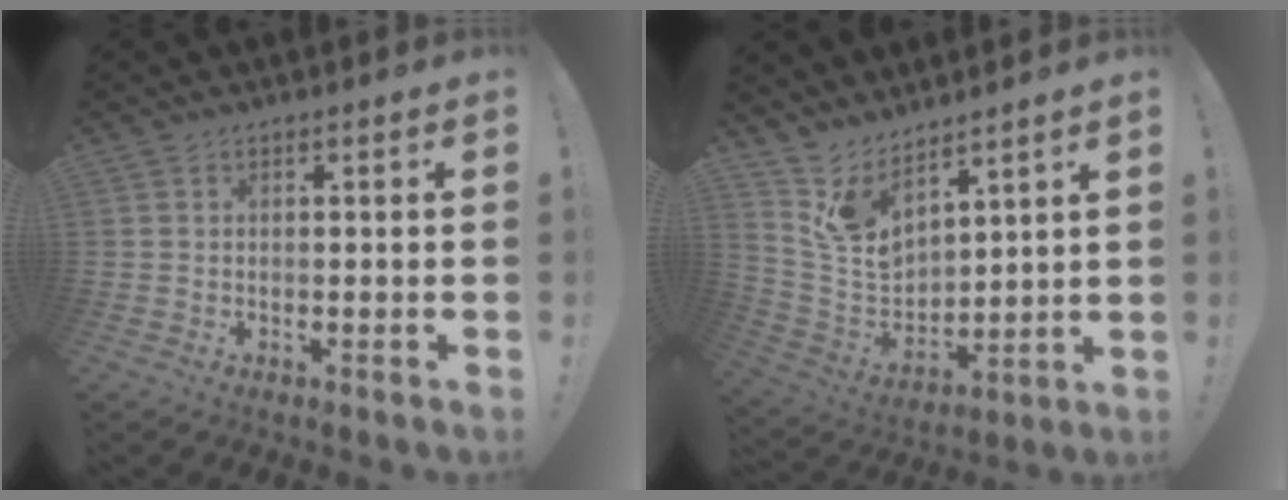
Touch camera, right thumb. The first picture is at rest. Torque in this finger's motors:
{"motor_torque": [-0.79, 1.26, 0.28, -0.06, 0.12]}